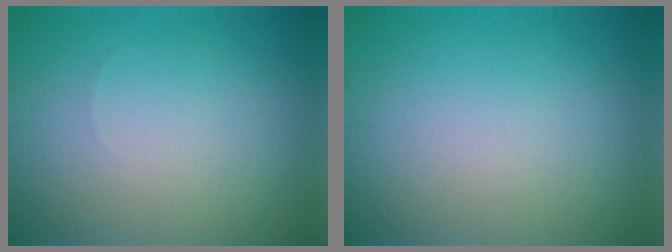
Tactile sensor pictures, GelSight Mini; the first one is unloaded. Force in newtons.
{"total": 0.0}